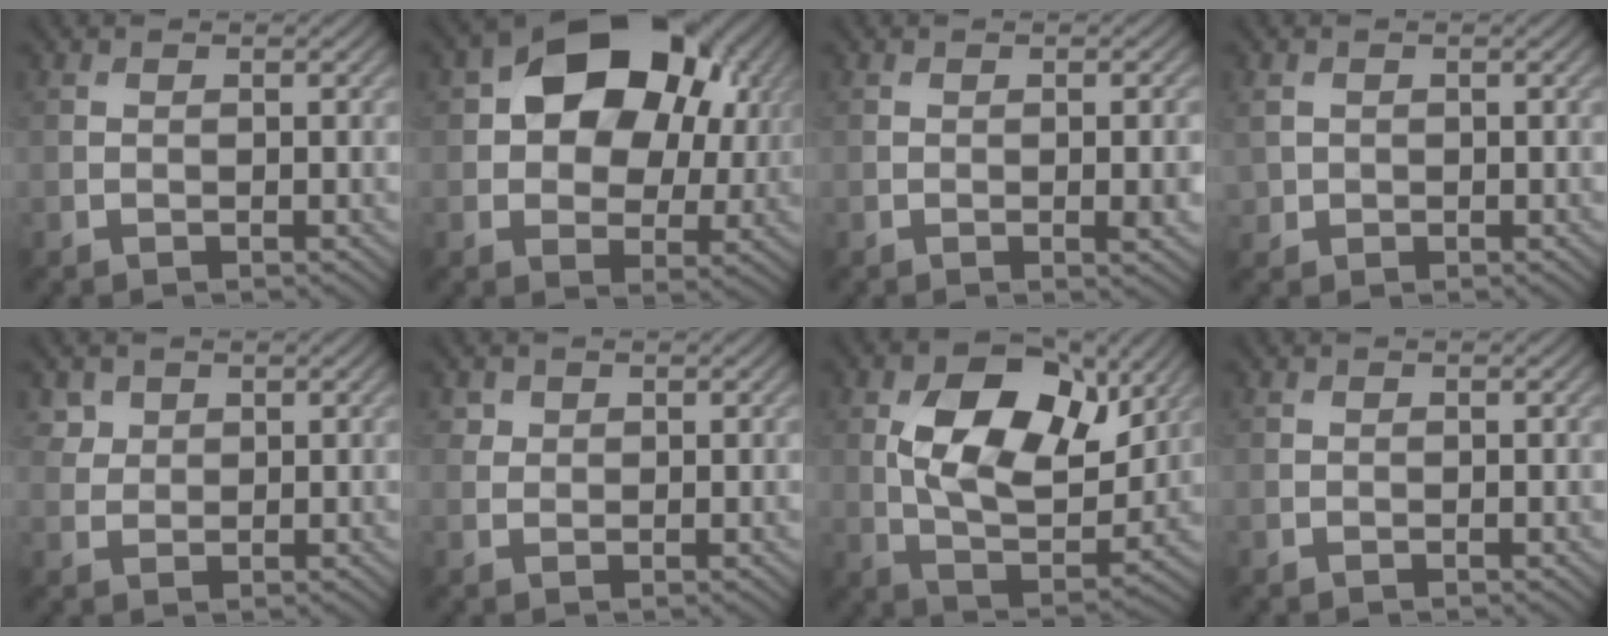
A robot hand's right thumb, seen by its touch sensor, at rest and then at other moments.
{"total": 14.8, "force": [4.5, 10.2, 9.8], "torque": [-0.152, 0.014, 0.068]}
{"total": 2.8, "force": [-0.4, 0.7, 2.7], "torque": [-0.037, -0.003, -0.004]}
{"total": 2.0, "force": [0.5, 1.7, 0.8], "torque": [-0.023, -0.003, 0.009]}
{"total": 2.2, "force": [1.4, 1.7, 0.5], "torque": [-0.016, -0.010, 0.034]}
{"total": 1.3, "force": [0.7, 1.1, 0.2], "torque": [0.001, -0.003, 0.013]}
{"total": 13.1, "force": [3.9, 7.5, 10.0], "torque": [-0.177, -0.007, 0.070]}
{"total": 0.0}